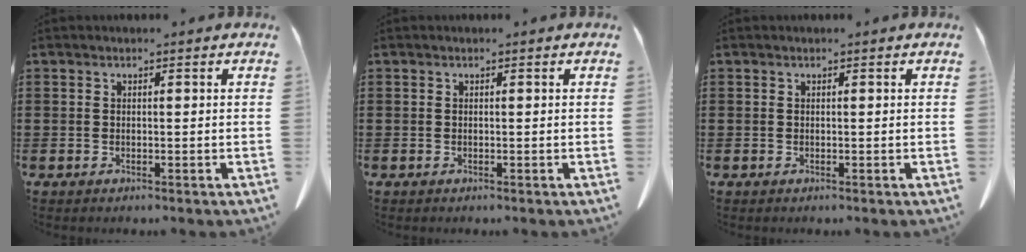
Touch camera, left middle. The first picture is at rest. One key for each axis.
{"total": 0.0}
{"total": 0.0}